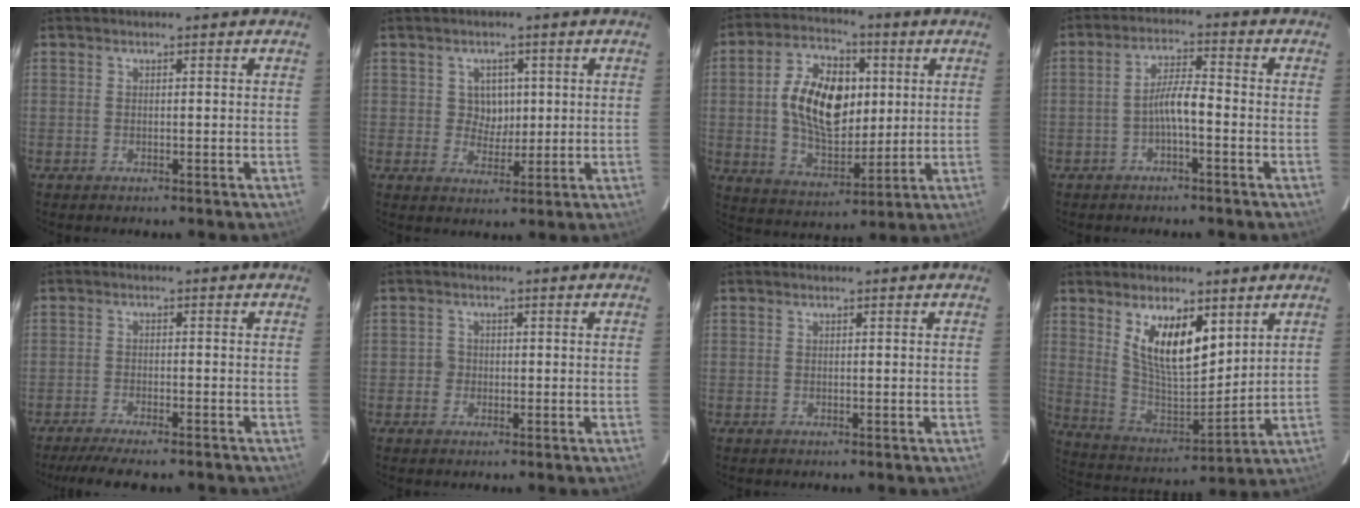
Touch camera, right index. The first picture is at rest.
{"total": 4.2, "force": [0.8, 3.9, 1.3], "torque": [-0.020, 0.009, 0.015]}
{"total": 15.9, "force": [2.1, 9.7, 12.5], "torque": [-0.230, 0.021, 0.044]}
{"total": 4.5, "force": [-2.0, 0.7, 4.0], "torque": [-0.079, 0.012, -0.035]}
{"total": 10.2, "force": [-8.7, 1.6, 4.9], "torque": [-0.109, -0.022, -0.137]}
{"total": 1.9, "force": [-0.6, 1.8, 0.1], "torque": [-0.001, 0.004, -0.010]}
{"total": 0.0}
{"total": 14.0, "force": [6.8, 5.7, 10.8], "torque": [-0.198, -0.005, 0.139]}